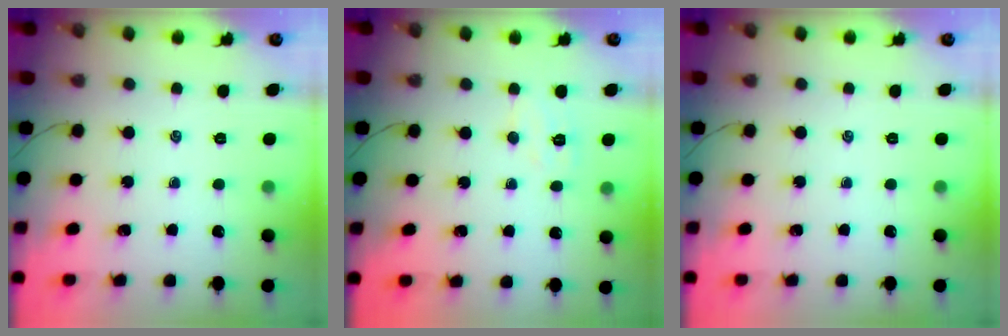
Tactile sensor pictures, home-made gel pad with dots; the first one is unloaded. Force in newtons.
{"total": 5.8, "press": 5.7, "slide": 1.1}
{"total": 0.0}